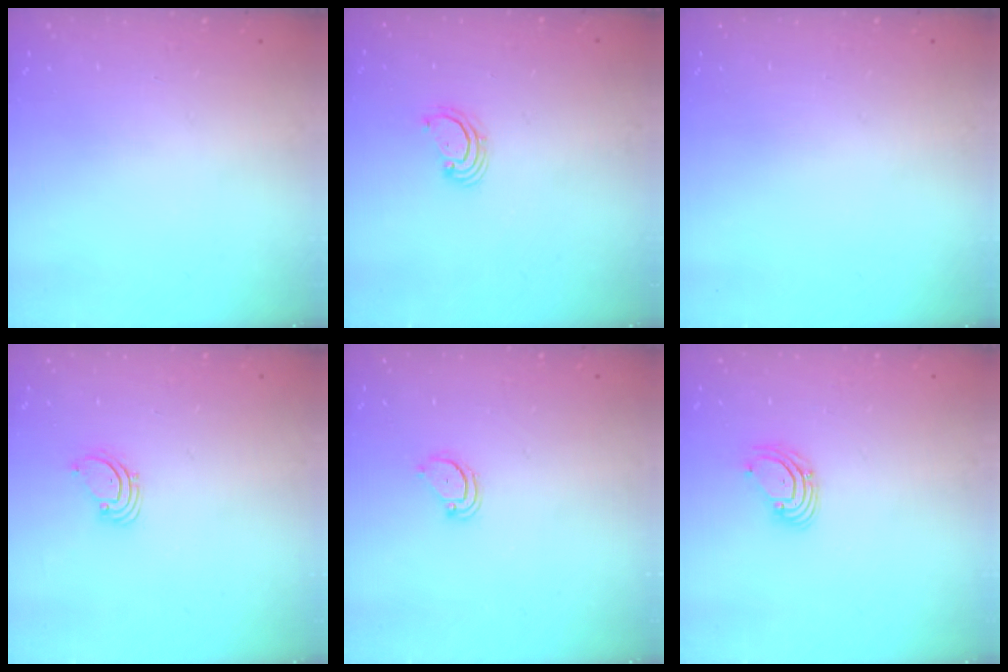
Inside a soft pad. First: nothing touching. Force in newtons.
{"total": 2.8, "press": 2.8, "slide": 0.3}
{"total": 0.0}
{"total": 1.6, "press": 1.6, "slide": 0.1}
{"total": 2.4, "press": 2.4, "slide": 0.2}
{"total": 3.3, "press": 3.3, "slide": 0.4}